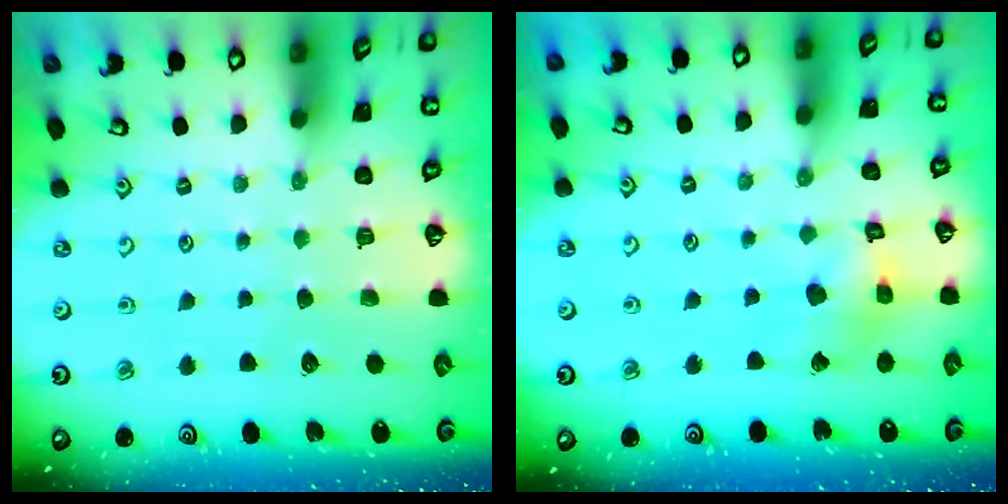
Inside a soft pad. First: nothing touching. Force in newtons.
{"total": 8.3, "press": 8.2, "slide": 0.8}